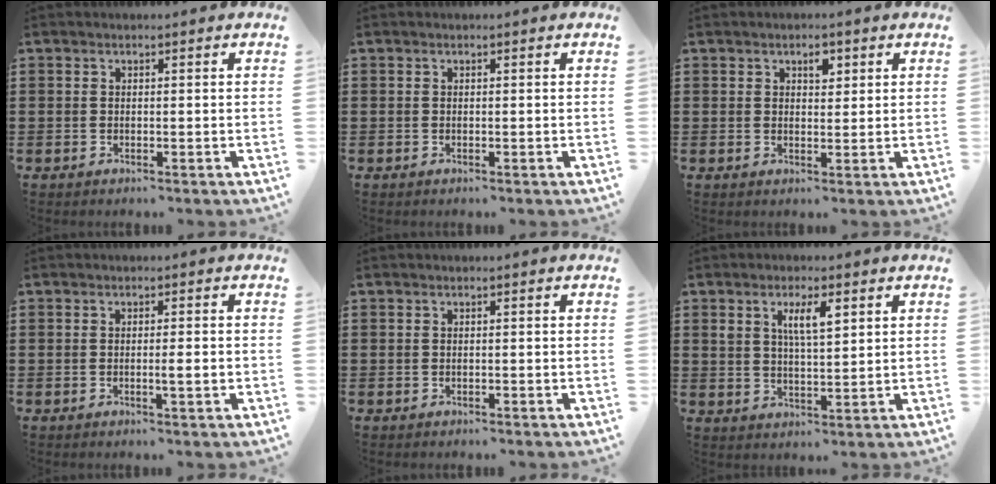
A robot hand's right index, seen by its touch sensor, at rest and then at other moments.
{"total": 0.0}
{"total": 2.3, "force": [1.2, 1.2, 1.6], "torque": [-0.021, -0.002, 0.016]}
{"total": 2.0, "force": [-0.3, 0.1, 2.0], "torque": [-0.033, -0.002, -0.006]}
{"total": 0.0}
{"total": 4.9, "force": [2.1, 1.5, 4.1], "torque": [-0.079, 0.004, 0.033]}